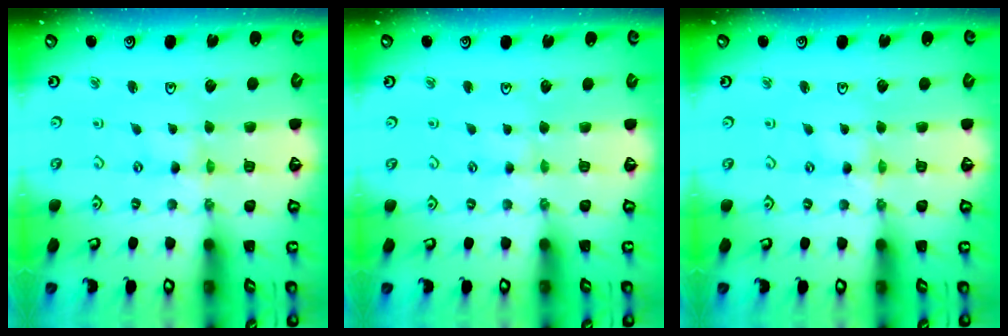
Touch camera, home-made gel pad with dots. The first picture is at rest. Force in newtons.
{"total": 2.2, "press": 2.2, "slide": 0.3}
{"total": 0.0}